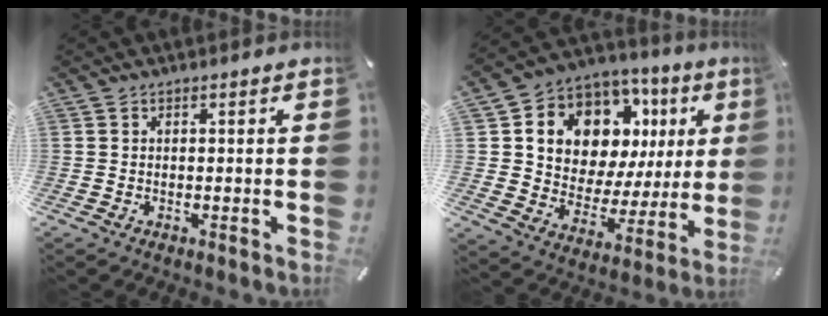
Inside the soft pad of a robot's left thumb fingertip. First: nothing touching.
{"total": 11.7, "force": [6.3, 8.6, 4.8], "torque": [-0.091, -0.062, 0.117]}